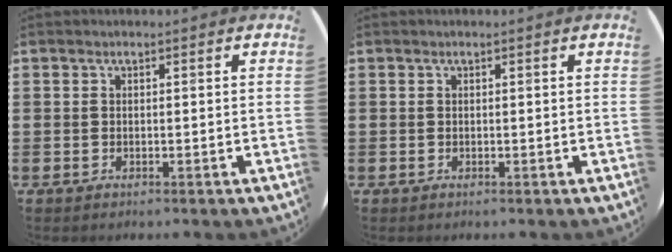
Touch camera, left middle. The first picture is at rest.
{"total": 0.0}